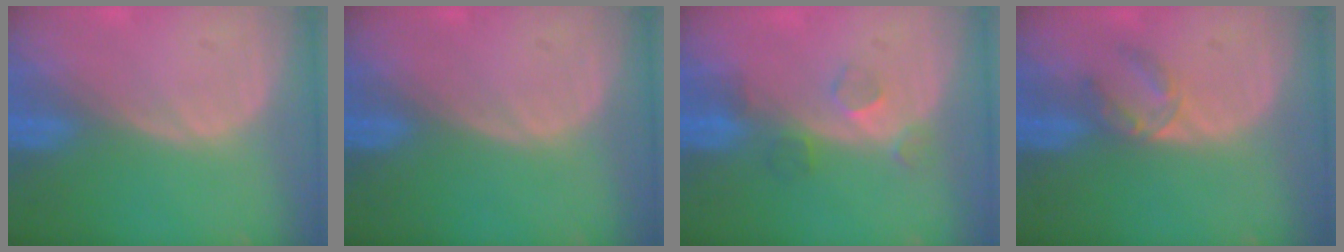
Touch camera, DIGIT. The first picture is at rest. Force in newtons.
{"total": 0.0}
{"total": 3.6, "press": 3.2, "slide": 1.7}
{"total": 3.4, "press": 3.2, "slide": 1.0}